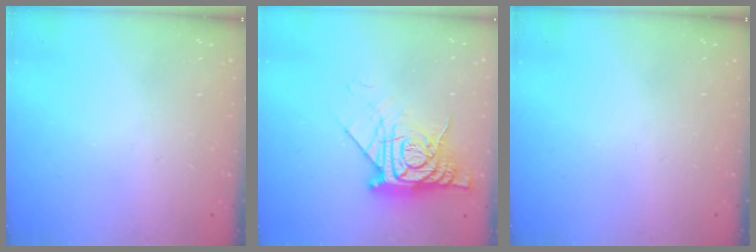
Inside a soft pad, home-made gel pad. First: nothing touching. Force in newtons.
{"total": 14.3, "press": 14.2, "slide": 1.6}
{"total": 0.0}